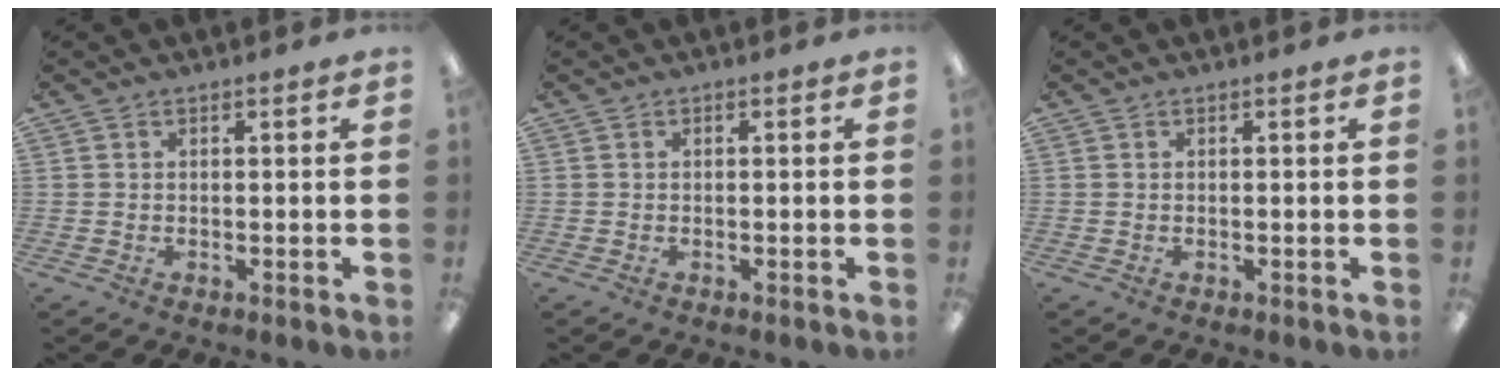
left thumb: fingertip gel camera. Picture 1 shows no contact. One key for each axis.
{"total": 0.0}
{"total": 0.0}